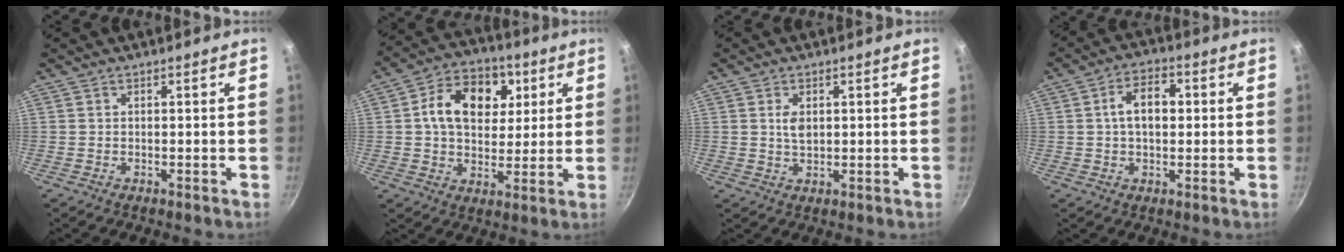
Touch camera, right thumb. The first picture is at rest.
{"total": 14.4, "force": [3.5, 10.2, 9.4], "torque": [-0.120, 0.006, 0.052]}
{"total": 3.1, "force": [0.7, 1.8, 2.3], "torque": [-0.036, -0.005, 0.016]}
{"total": 7.5, "force": [0.9, 4.5, 5.9], "torque": [-0.091, 0.018, 0.010]}